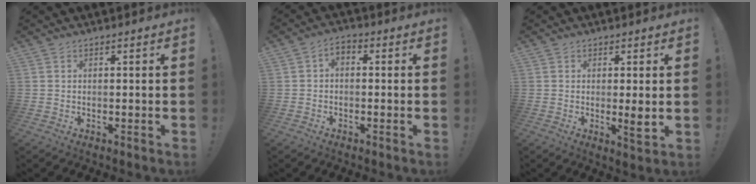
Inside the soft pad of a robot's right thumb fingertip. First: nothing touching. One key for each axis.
{"total": 2.6, "fx": -0.9, "fy": 1.5, "fz": 1.9, "tx": -0.039, "ty": 0.004, "tz": -0.019}
{"total": 4.2, "fx": 0.2, "fy": 0.5, "fz": 4.2, "tx": -0.045, "ty": -0.016, "tz": 0.001}